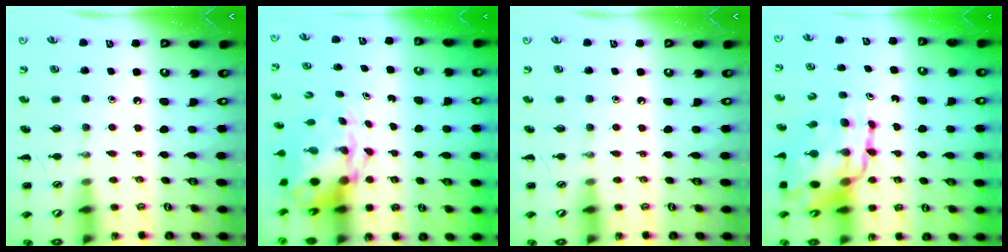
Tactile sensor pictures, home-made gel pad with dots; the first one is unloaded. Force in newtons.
{"total": 4.6, "press": 4.5, "slide": 1.1}
{"total": 0.0}
{"total": 14.5, "press": 14.0, "slide": 3.7}